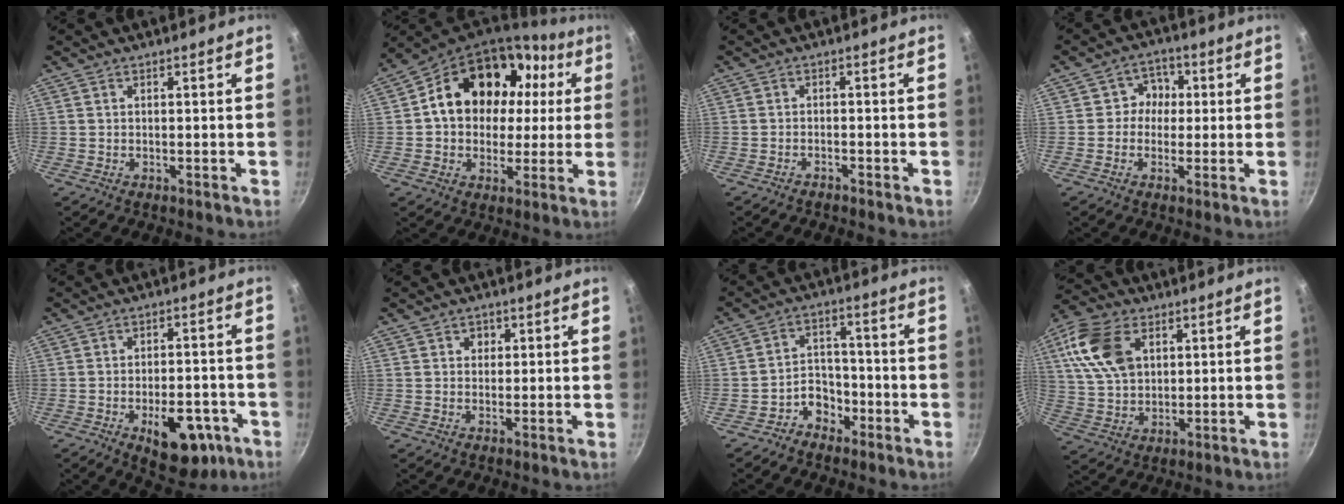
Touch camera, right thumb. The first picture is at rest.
{"total": 20.6, "force": [4.1, 15.3, 13.2], "torque": [-0.189, 0.040, 0.064]}
{"total": 1.3, "force": [-1.3, 0.2, 0.1], "torque": [-0.012, 0.019, -0.020]}
{"total": 5.1, "force": [0.3, 4.8, 1.7], "torque": [0.015, 0.010, -0.008]}
{"total": 12.9, "force": [-5.2, 7.1, 9.5], "torque": [-0.091, 0.022, -0.056]}
{"total": 2.1, "force": [0.7, 1.9, 0.7], "torque": [0.003, -0.001, 0.008]}
{"total": 6.1, "force": [-3.7, 4.5, 1.8], "torque": [0.004, 0.049, -0.062]}
{"total": 13.9, "force": [4.5, 9.2, 9.3], "torque": [-0.166, -0.004, 0.086]}